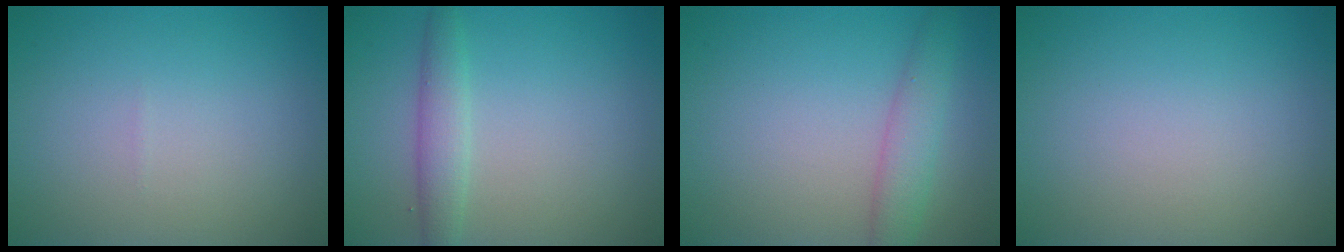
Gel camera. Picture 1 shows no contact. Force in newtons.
{"total": 2.4, "press": 2.4, "slide": 0.1}
{"total": 2.9, "press": 2.9, "slide": 0.1}
{"total": 0.0}